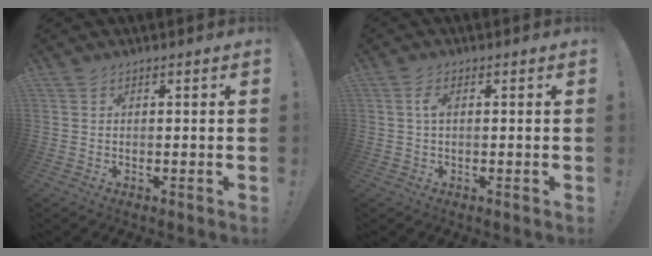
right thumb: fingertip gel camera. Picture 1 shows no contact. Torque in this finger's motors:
{"motor_torque": [-0.11, -0.02, 0.25, -0.17, -0.01]}